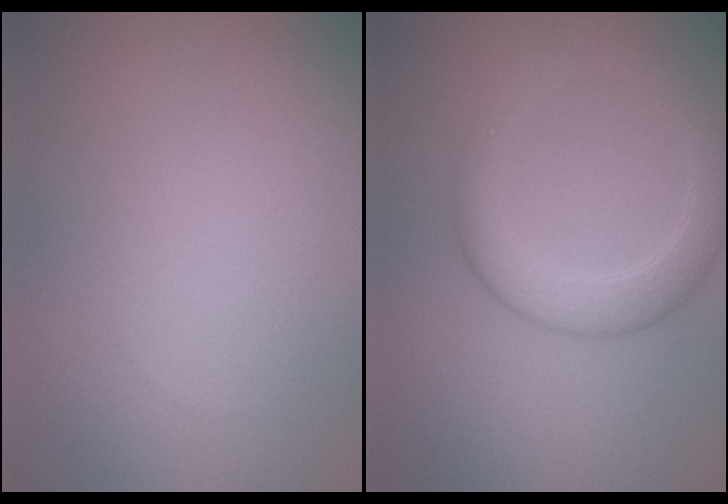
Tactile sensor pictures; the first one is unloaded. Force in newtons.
{"total": 3.6, "press": 3.6, "slide": 0.2}